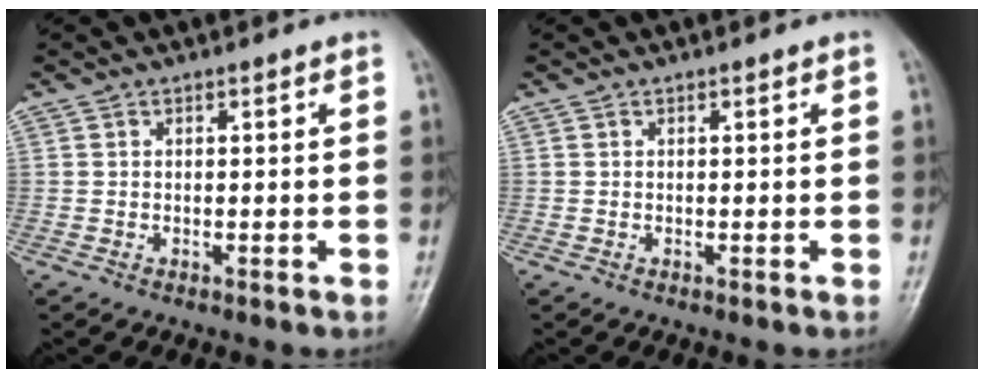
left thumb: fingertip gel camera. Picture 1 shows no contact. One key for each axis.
{"total": 0.0}